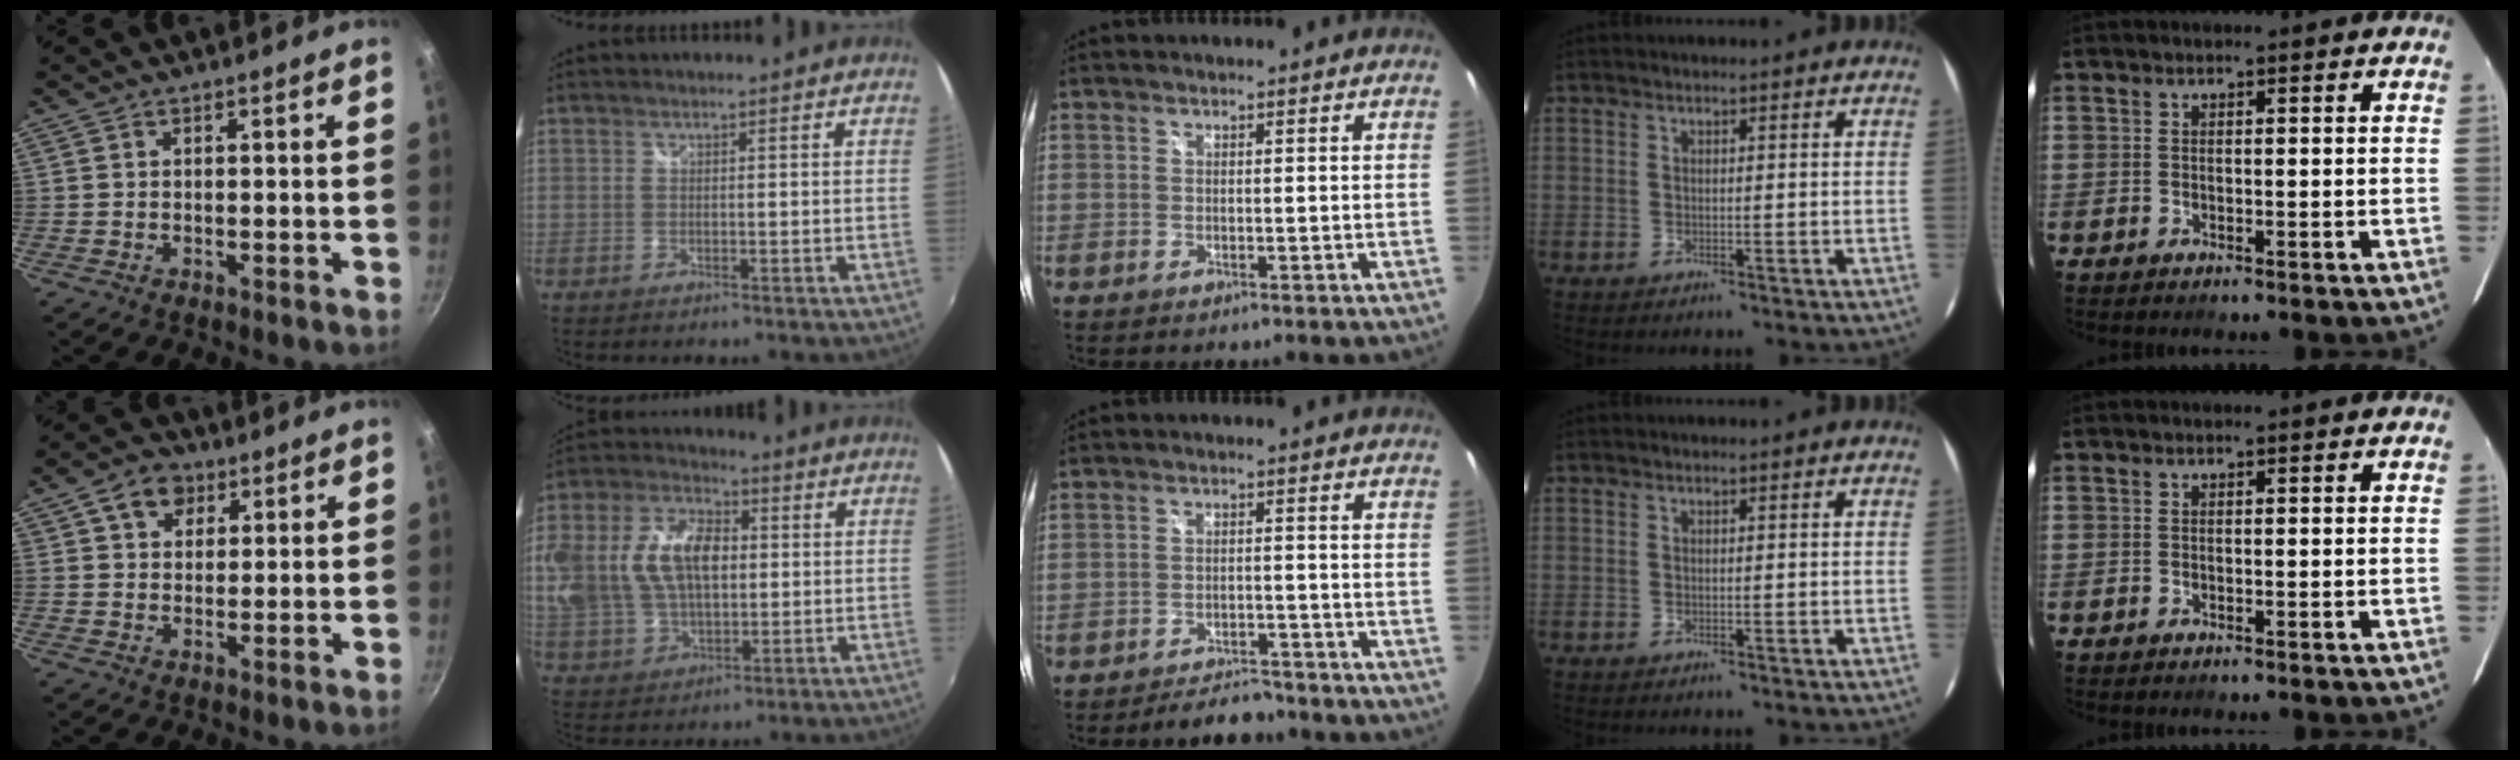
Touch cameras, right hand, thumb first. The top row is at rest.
{"thumb": {"total": 6.7, "force": [3.0, 5.1, 3.0], "torque": [-0.024, -0.001, 0.041]}, "index": {"total": 20.2, "force": [2.9, 13.0, 15.3], "torque": [-0.341, 0.029, 0.058]}, "middle": {"total": 6.4, "force": [-5.8, 2.1, 1.5], "torque": [-0.041, 0.008, -0.079]}}